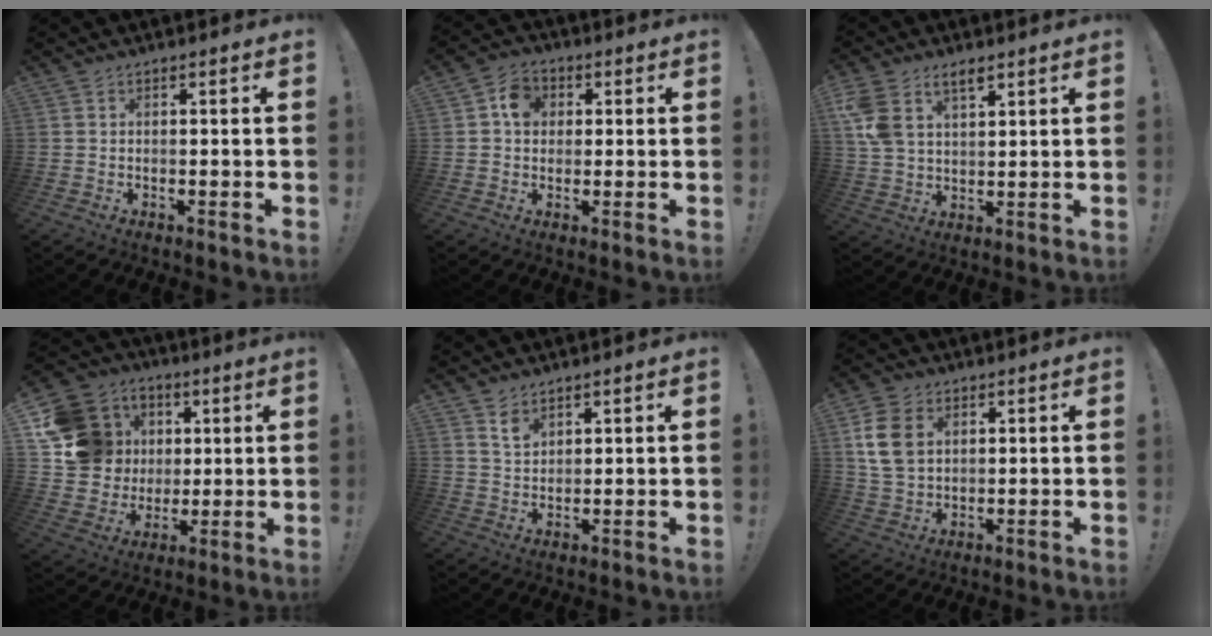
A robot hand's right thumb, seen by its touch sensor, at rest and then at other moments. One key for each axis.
{"total": 6.5, "fx": 1.3, "fy": 5.3, "fz": 3.4, "tx": -0.046, "ty": 0.007, "tz": 0.023}
{"total": 8.9, "fx": 5.3, "fy": 5.3, "fz": 4.8, "tx": -0.103, "ty": -0.013, "tz": 0.104}
{"total": 18.8, "fx": 3.9, "fy": 17.0, "fz": 7.2, "tx": -0.112, "ty": 0.001, "tz": 0.112}
{"total": 4.4, "fx": 3.3, "fy": 2.4, "fz": 1.6, "tx": -0.023, "ty": -0.022, "tz": 0.061}
{"total": 11.0, "fx": 3.3, "fy": 7.9, "fz": 6.9, "tx": -0.132, "ty": 0.000, "tz": 0.066}